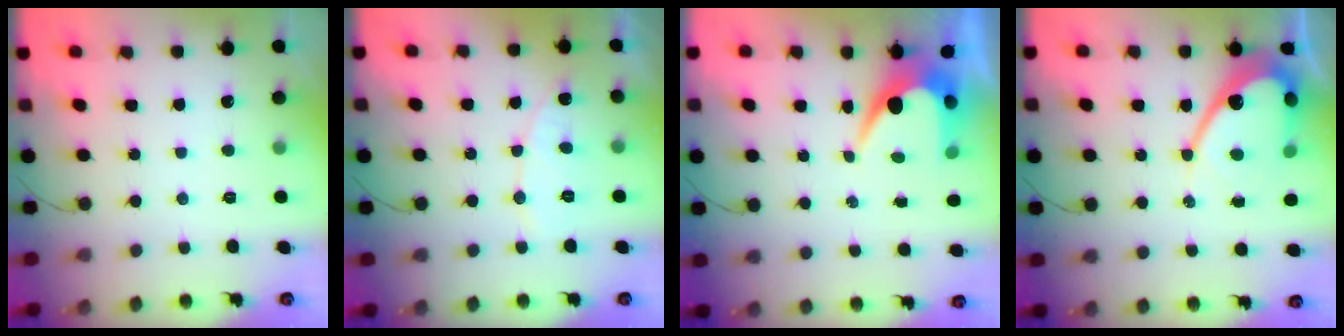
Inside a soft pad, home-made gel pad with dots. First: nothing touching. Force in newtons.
{"total": 6.9, "press": 6.9, "slide": 0.6}
{"total": 6.1, "press": 6.0, "slide": 0.6}
{"total": 13.9, "press": 13.8, "slide": 1.2}